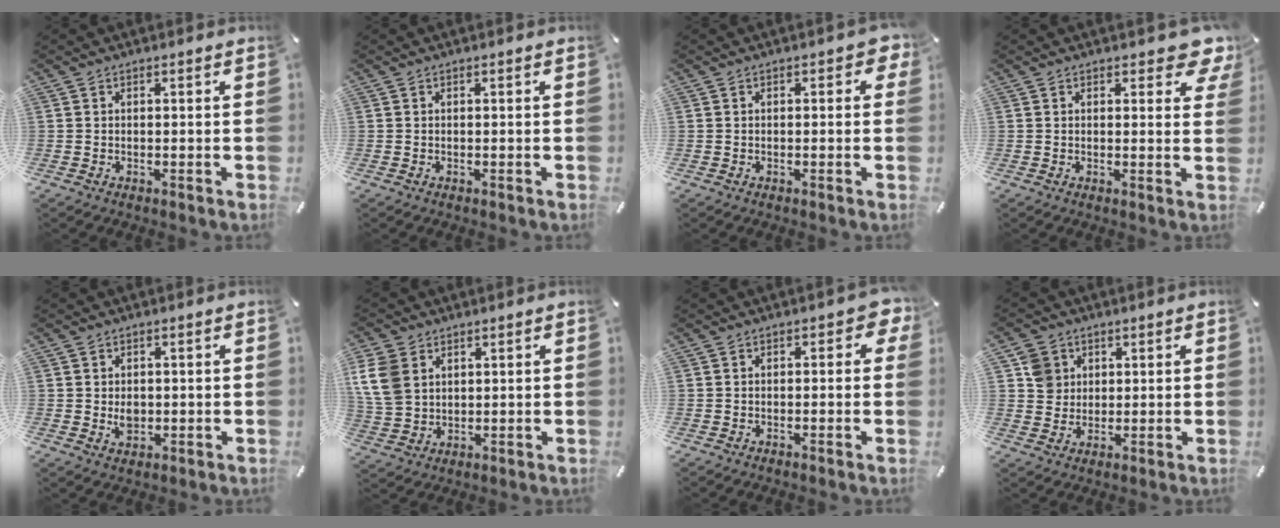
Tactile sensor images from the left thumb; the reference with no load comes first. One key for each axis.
{"total": 0.0}
{"total": 1.9, "fx": 0.0, "fy": 1.3, "fz": 1.4, "tx": -0.009, "ty": 0.003, "tz": -0.004}
{"total": 5.3, "fx": 3.4, "fy": 2.7, "fz": 3.1, "tx": -0.031, "ty": -0.017, "tz": 0.054}
{"total": 2.9, "fx": -0.1, "fy": 2.5, "fz": 1.5, "tx": -0.020, "ty": 0.001, "tz": -0.003}
{"total": 9.5, "fx": 3.3, "fy": 7.4, "fz": 4.8, "tx": -0.143, "ty": -0.002, "tz": 0.061}
{"total": 2.7, "fx": 0.1, "fy": 1.8, "fz": 2.0, "tx": -0.021, "ty": 0.002, "tz": -0.002}
{"total": 6.0, "fx": 1.9, "fy": 5.6, "fz": 0.8, "tx": -0.009, "ty": 0.005, "tz": 0.034}